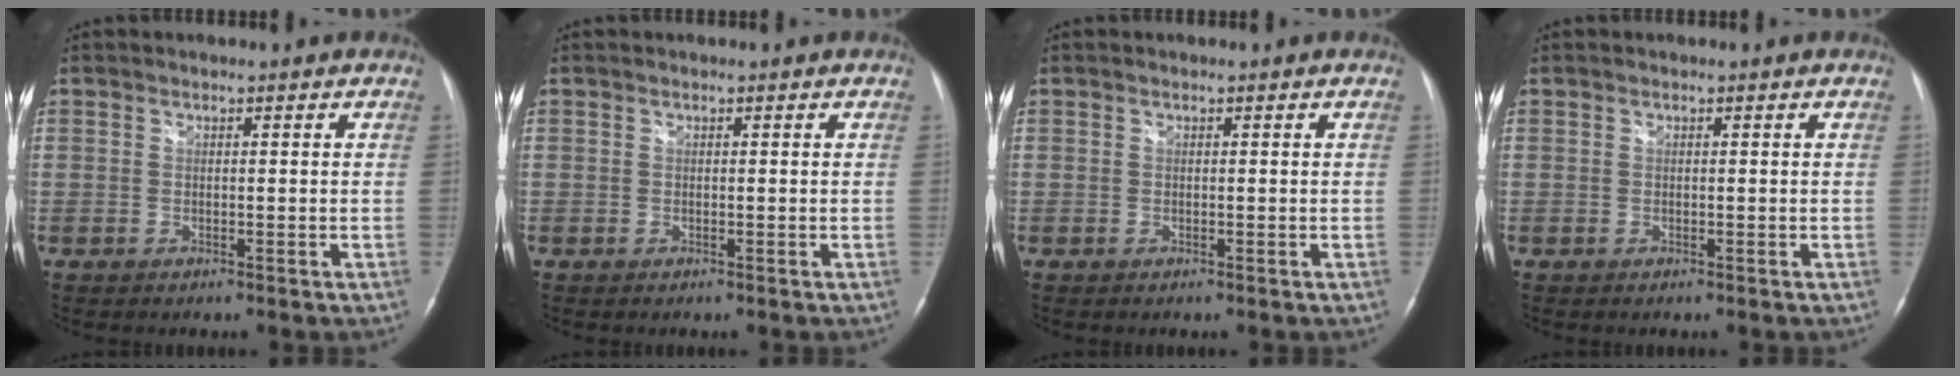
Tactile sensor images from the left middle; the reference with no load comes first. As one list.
[{"total": 0.0}, {"total": 0.0}, {"total": 0.0}]